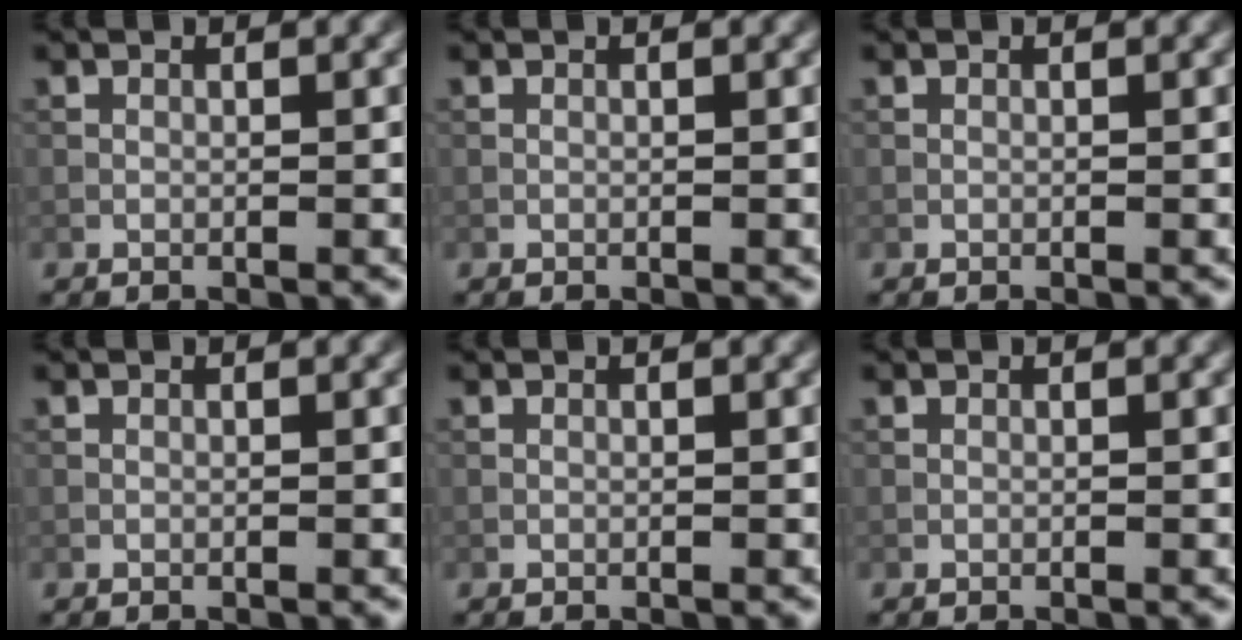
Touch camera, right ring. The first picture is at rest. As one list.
[{"total": 0.0}, {"total": 0.0}, {"total": 0.0}, {"total": 0.0}, {"total": 0.0}]